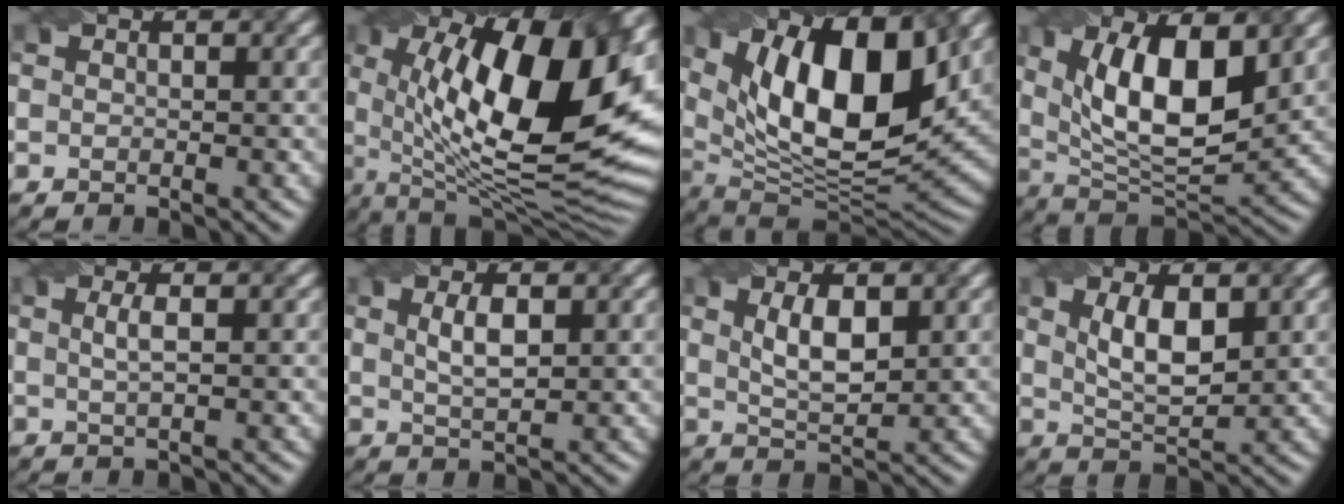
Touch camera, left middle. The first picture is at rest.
{"total": 18.0, "force": [3.1, 6.9, 16.3], "torque": [-0.243, 0.009, 0.047]}
{"total": 14.7, "force": [4.7, 6.3, 12.4], "torque": [-0.199, 0.001, 0.077]}
{"total": 11.0, "force": [2.6, 4.6, 9.6], "torque": [-0.156, -0.005, 0.042]}
{"total": 1.7, "force": [0.1, 0.4, 1.7], "torque": [-0.029, 0.003, 0.002]}
{"total": 2.7, "force": [0.5, 0.8, 2.5], "torque": [-0.049, 0.002, 0.013]}
{"total": 3.8, "force": [0.9, 1.5, 3.3], "torque": [-0.068, 0.000, 0.020]}
{"total": 4.6, "force": [1.1, 1.9, 4.1], "torque": [-0.085, -0.002, 0.025]}